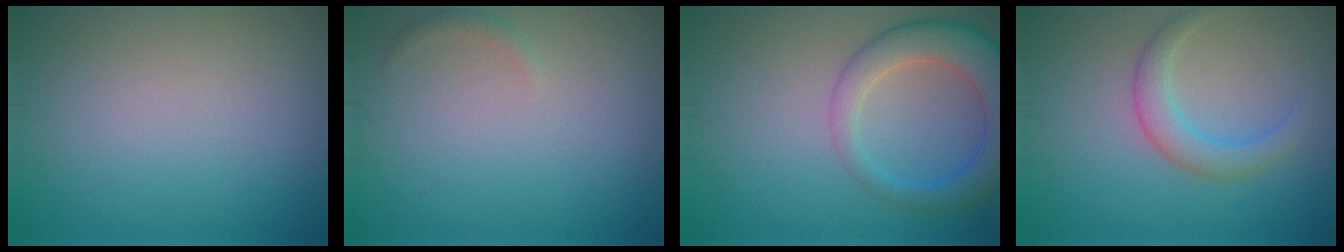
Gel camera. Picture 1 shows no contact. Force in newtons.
{"total": 0.8, "press": 0.8, "slide": 0.0}
{"total": 6.4, "press": 6.4, "slide": 0.3}
{"total": 2.8, "press": 2.8, "slide": 0.2}